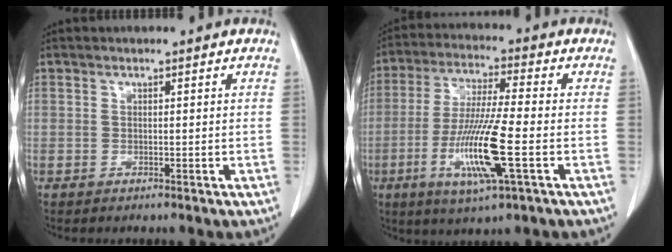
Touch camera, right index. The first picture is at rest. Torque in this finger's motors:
{"motor_torque": [1.76, -0.37, 0.49, 0.14]}